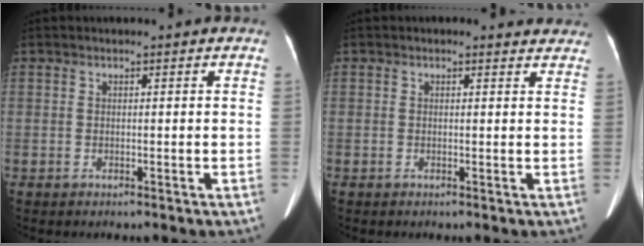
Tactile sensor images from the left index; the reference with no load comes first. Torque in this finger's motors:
{"motor_torque": [-0.43, -0.27, -0.51, -0.21]}